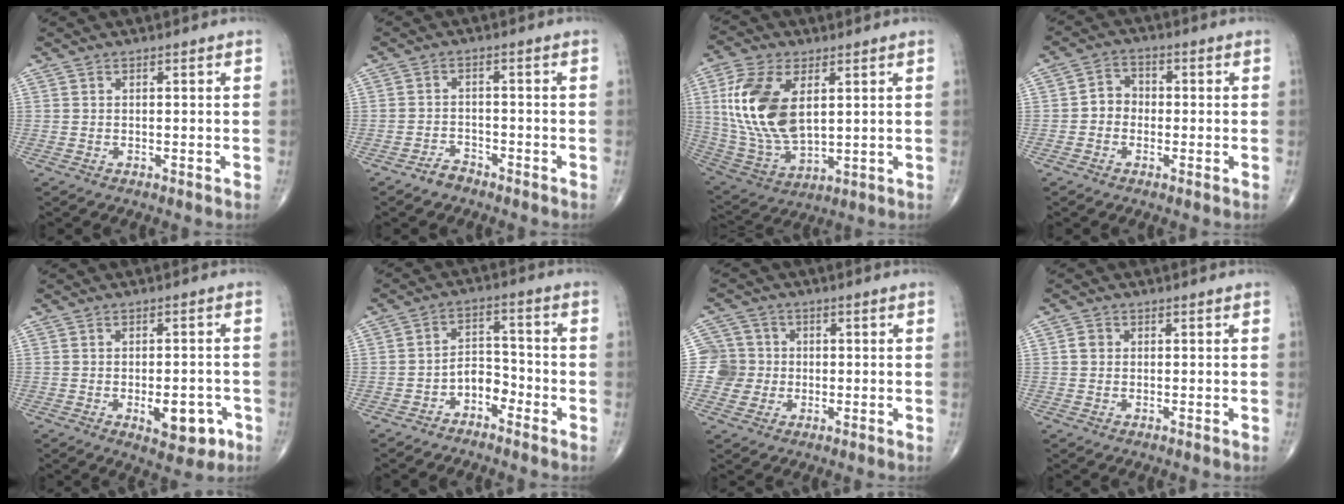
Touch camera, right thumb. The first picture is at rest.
{"total": 2.7, "force": [-2.3, 1.2, 0.5], "torque": [-0.009, 0.011, -0.042]}
{"total": 17.5, "force": [4.1, 9.7, 14.0], "torque": [-0.283, -0.018, 0.087]}
{"total": 4.3, "force": [-0.7, 3.7, 2.0], "torque": [-0.015, 0.019, -0.023]}
{"total": 8.0, "force": [-2.9, 3.8, 6.4], "torque": [-0.068, 0.008, -0.030]}
{"total": 5.0, "force": [-3.2, 3.0, 2.4], "torque": [-0.017, 0.036, -0.065]}
{"total": 6.4, "force": [-0.5, 6.4, 0.4], "torque": [0.023, 0.013, -0.015]}
{"total": 1.6, "force": [0.1, 1.4, 0.7], "torque": [-0.009, 0.003, 0.001]}